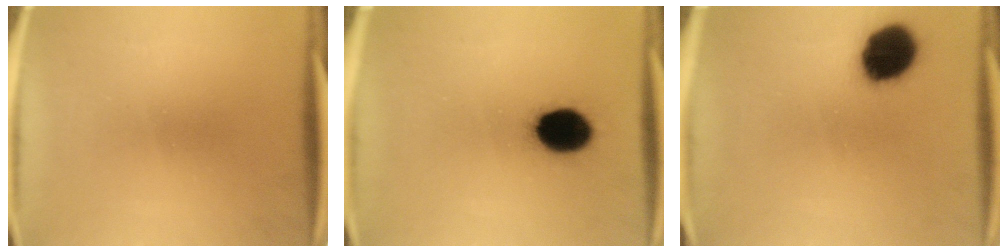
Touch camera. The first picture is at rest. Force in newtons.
{"total": 13.2}
{"total": 11.9}